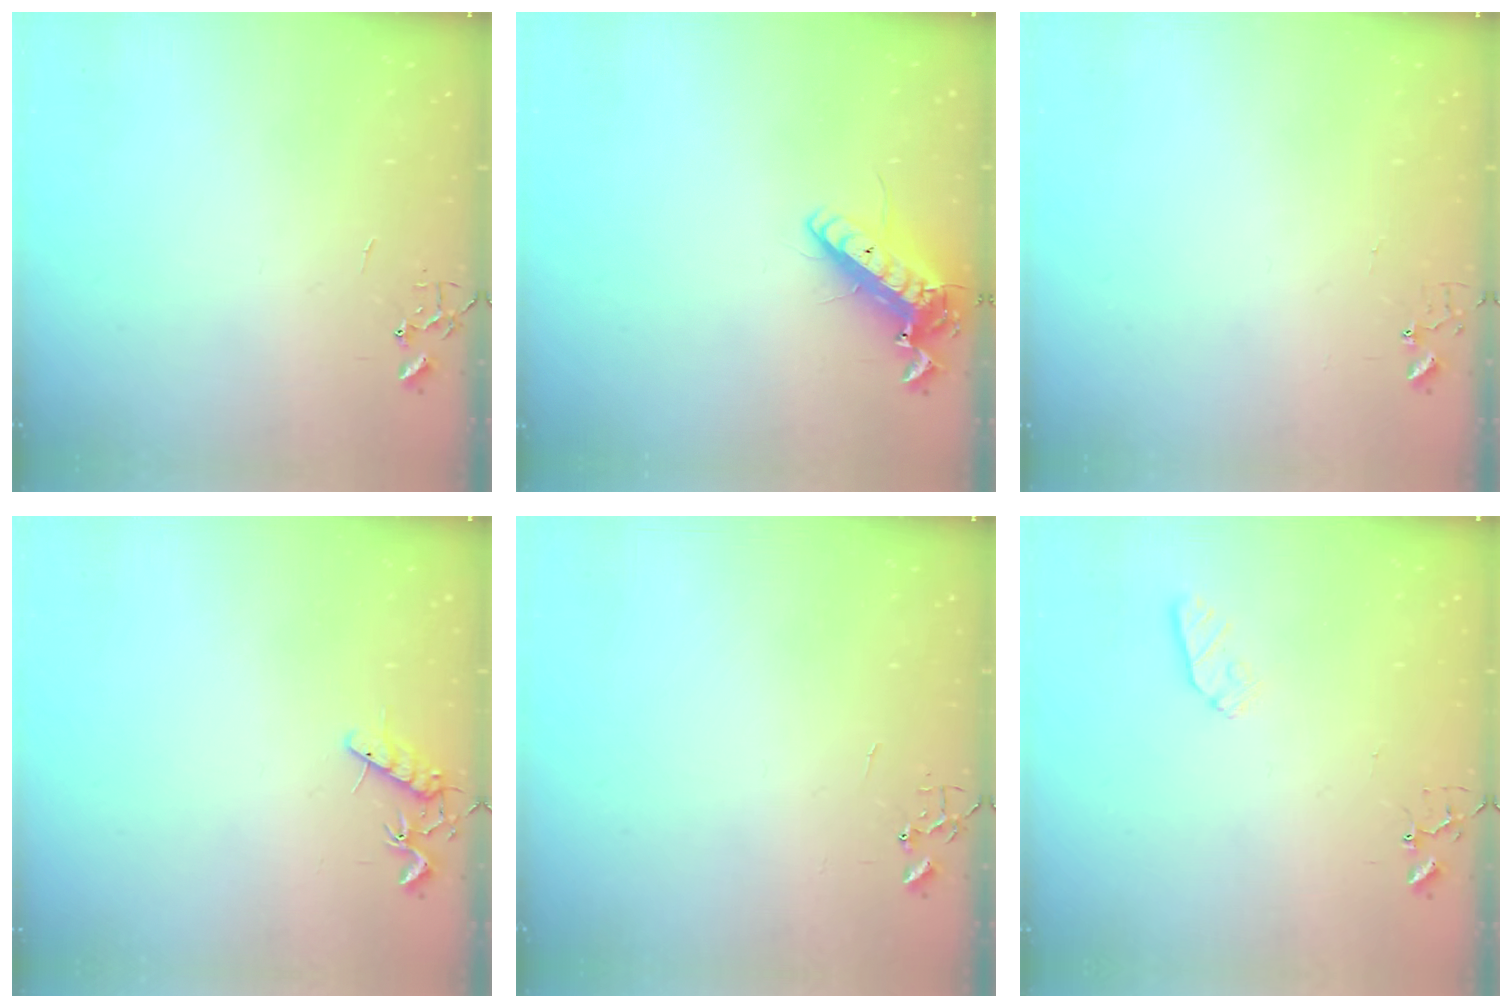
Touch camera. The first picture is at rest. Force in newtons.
{"total": 14.5, "press": 14.2, "slide": 2.9}
{"total": 5.0, "press": 5.0, "slide": 0.3}
{"total": 7.5, "press": 7.4, "slide": 0.6}
{"total": 0.0}
{"total": 6.1, "press": 6.1, "slide": 0.8}